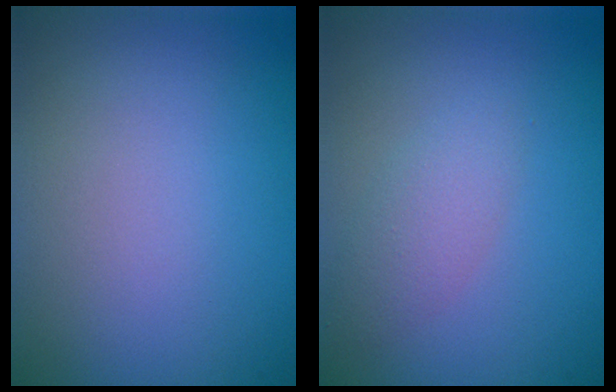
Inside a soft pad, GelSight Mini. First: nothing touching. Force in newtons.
{"total": 2.1, "press": 2.1, "slide": 0.1}